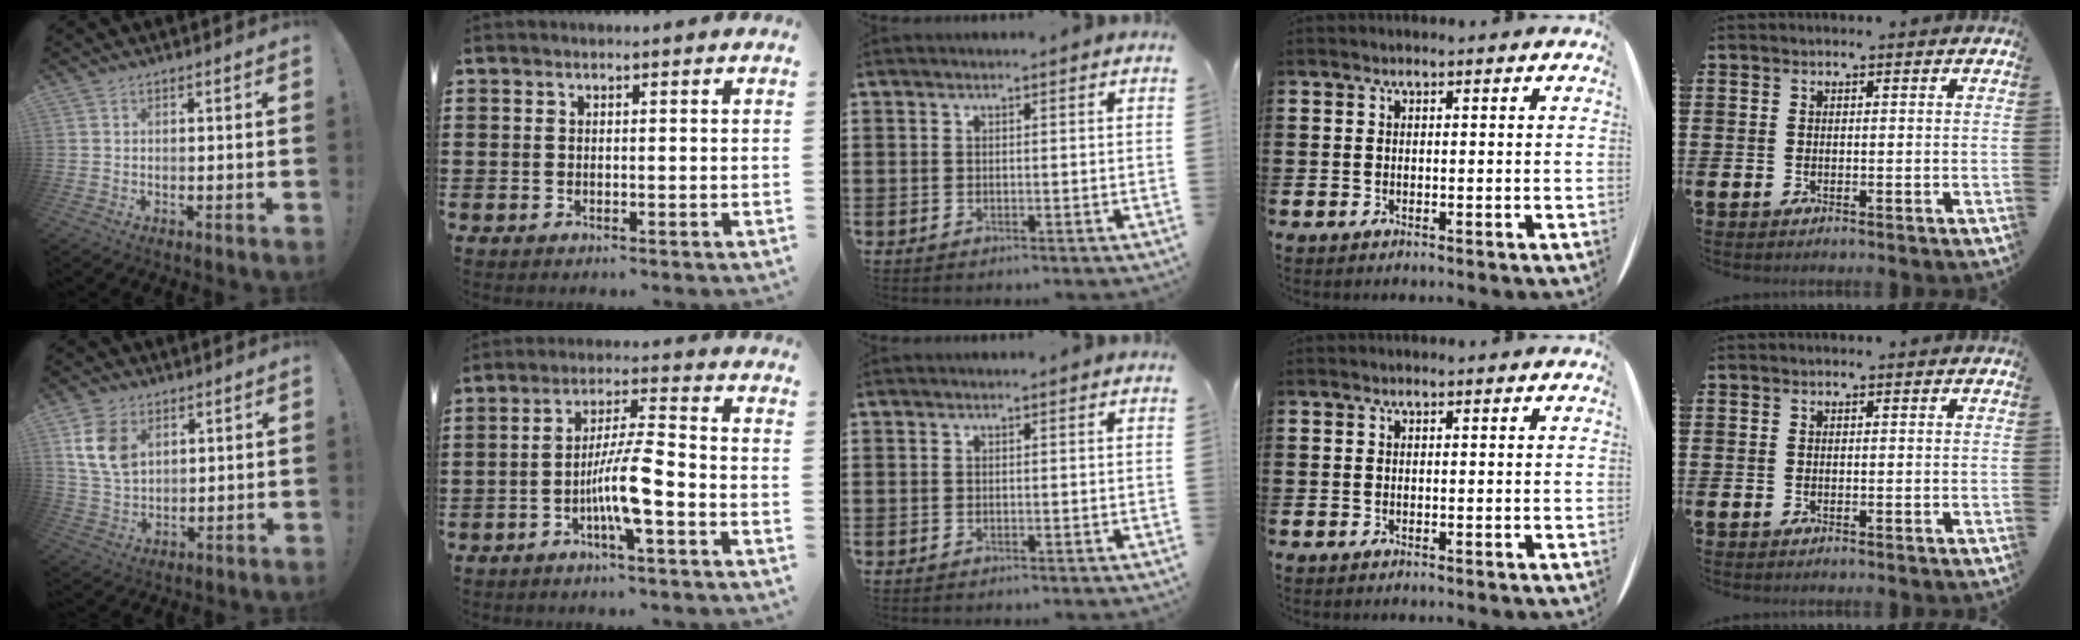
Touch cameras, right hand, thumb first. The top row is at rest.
{"thumb": {"total": 11.3, "force": [4.8, 7.9, 6.5], "torque": [-0.113, -0.008, 0.095]}, "index": {"total": 8.2, "force": [-3.2, 1.1, 7.5], "torque": [-0.146, -0.003, -0.063]}}